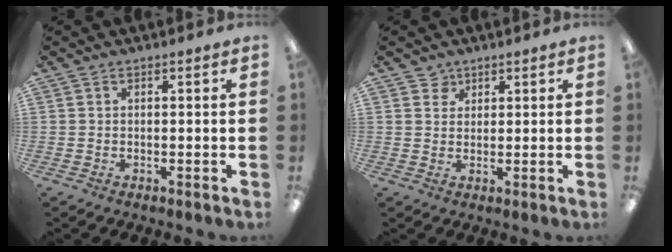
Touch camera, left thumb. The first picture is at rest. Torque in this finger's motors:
{"motor_torque": [0.04, -0.07, -0.38, 0.07, -0.06]}